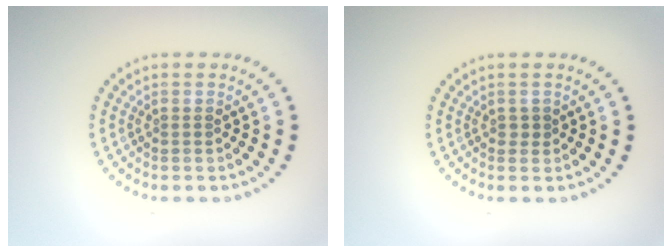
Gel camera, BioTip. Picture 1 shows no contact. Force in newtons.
{"total": 0.7, "press": 0.7, "slide": 0.2}